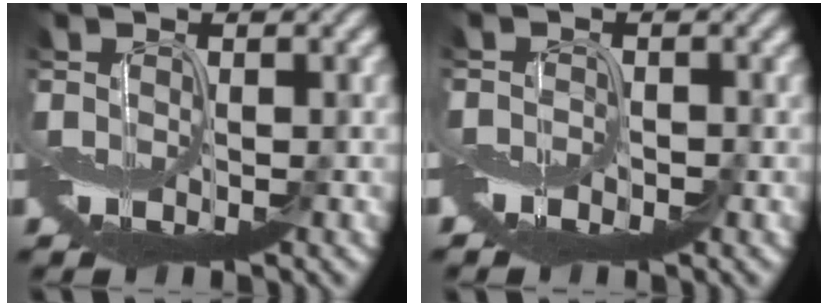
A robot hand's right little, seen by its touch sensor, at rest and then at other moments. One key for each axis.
{"total": 1.8, "fx": -1.5, "fy": 0.7, "fz": 0.5, "tx": -0.006, "ty": -0.003, "tz": -0.034}